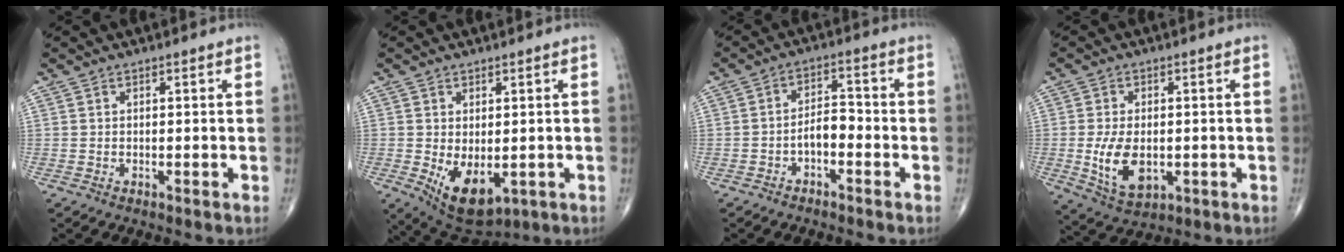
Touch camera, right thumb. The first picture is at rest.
{"total": 9.2, "force": [-1.8, 5.2, 7.4], "torque": [-0.108, -0.012, -0.005]}
{"total": 4.6, "force": [-2.0, 2.4, 3.4], "torque": [-0.047, 0.030, -0.038]}
{"total": 9.2, "force": [-1.3, 5.5, 7.3], "torque": [-0.128, -0.010, -0.011]}